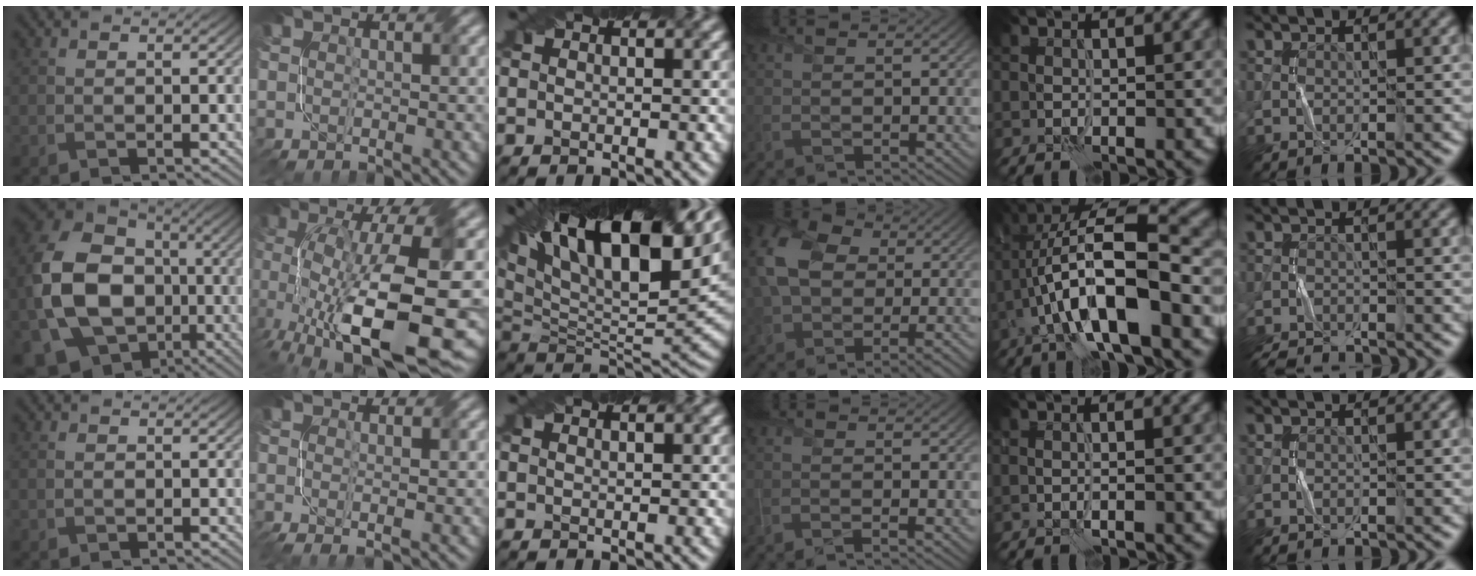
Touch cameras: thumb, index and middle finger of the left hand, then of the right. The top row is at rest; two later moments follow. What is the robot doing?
{"motion": "fold", "object": "netting"}